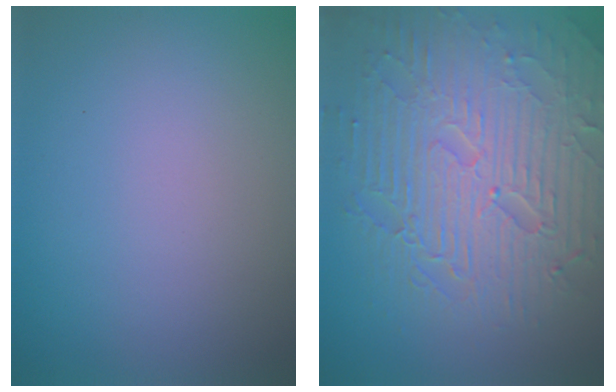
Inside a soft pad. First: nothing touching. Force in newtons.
{"total": 10.0, "press": 6.5, "slide": 7.6}